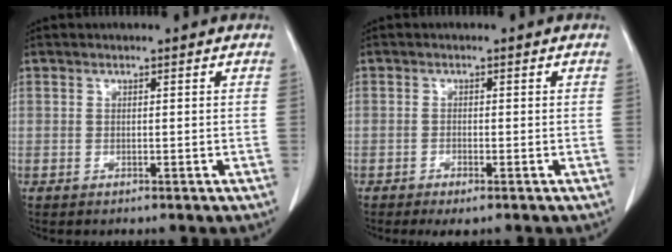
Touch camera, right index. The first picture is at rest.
{"total": 2.4, "force": [-1.6, 0.6, 1.7], "torque": [-0.026, -0.004, -0.024]}